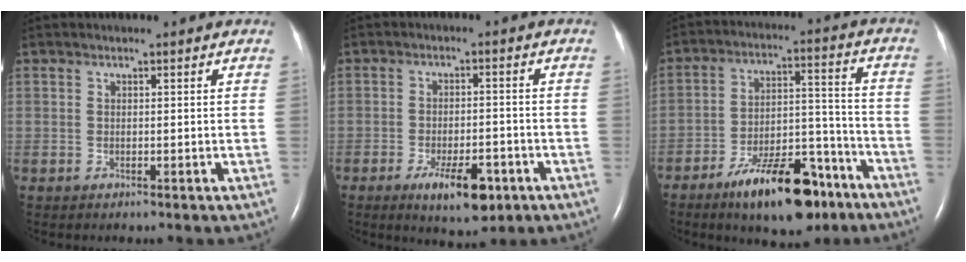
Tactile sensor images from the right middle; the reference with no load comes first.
{"total": 7.7, "force": [-4.1, 2.6, 6.0], "torque": [-0.101, -0.008, -0.058]}
{"total": 15.0, "force": [-10.1, 5.1, 9.9], "torque": [-0.152, 0.021, -0.159]}